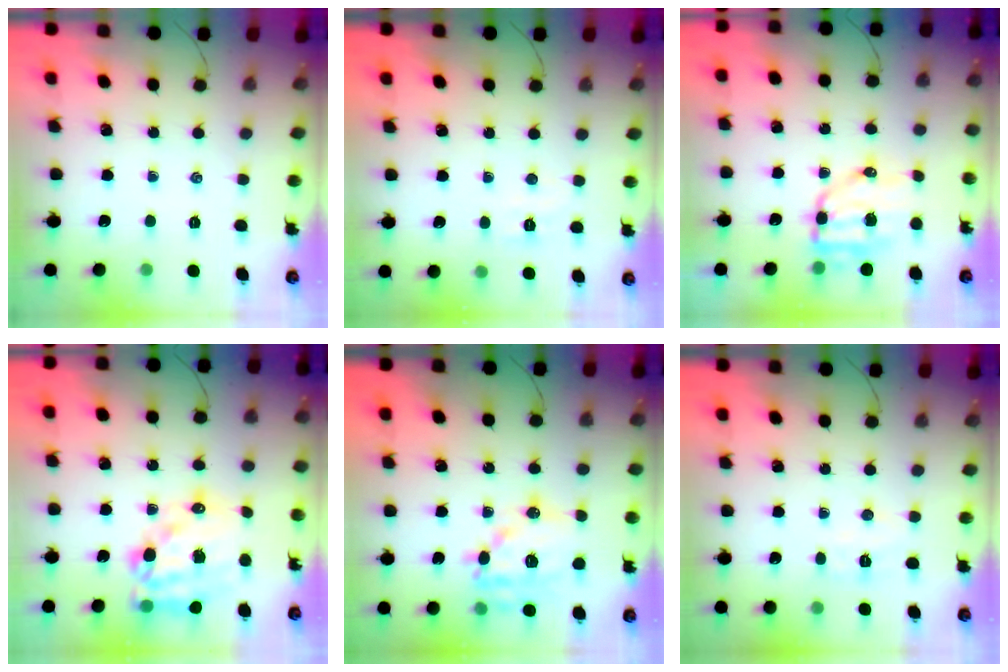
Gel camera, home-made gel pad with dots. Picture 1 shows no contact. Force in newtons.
{"total": 3.3, "press": 3.2, "slide": 0.9}
{"total": 7.7, "press": 7.6, "slide": 1.6}
{"total": 17.7, "press": 17.2, "slide": 4.0}
{"total": 15.9, "press": 15.6, "slide": 3.0}
{"total": 5.0, "press": 4.9, "slide": 1.2}